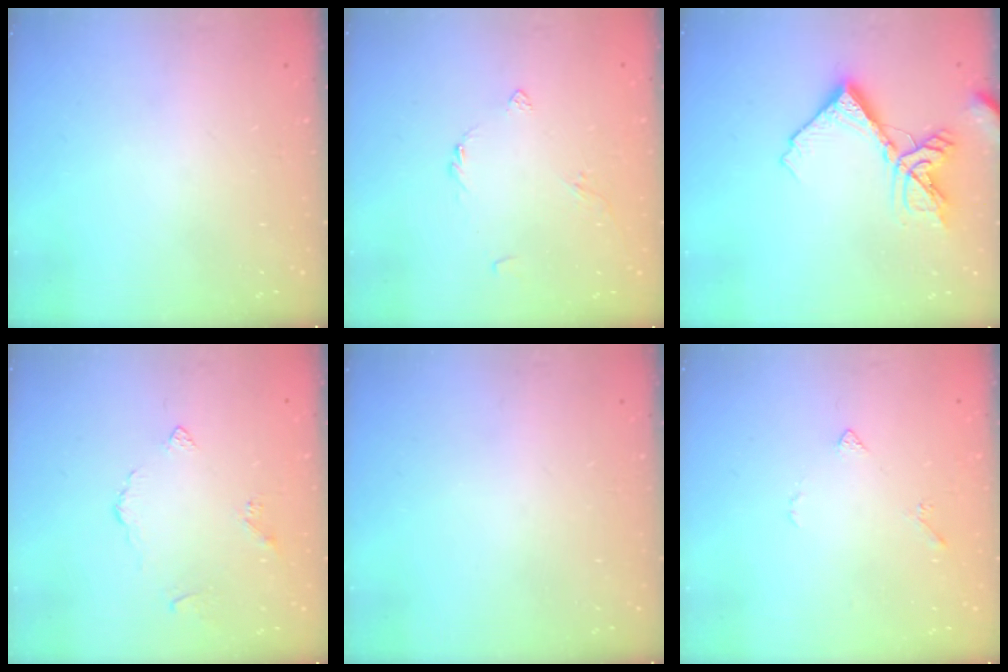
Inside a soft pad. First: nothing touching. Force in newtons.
{"total": 3.4, "press": 3.4, "slide": 0.5}
{"total": 13.7, "press": 13.6, "slide": 1.5}
{"total": 3.3, "press": 3.3, "slide": 0.8}
{"total": 0.0}
{"total": 3.9, "press": 3.9, "slide": 0.7}